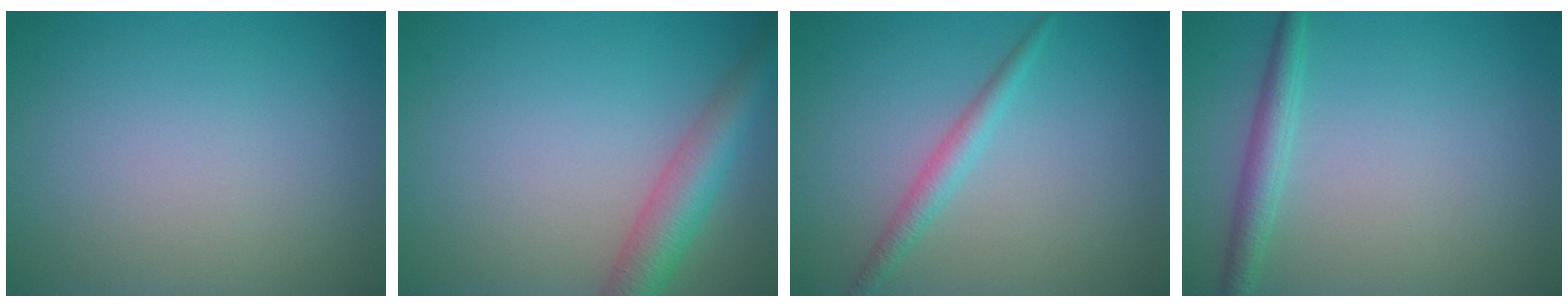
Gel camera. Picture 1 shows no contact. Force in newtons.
{"total": 4.7, "press": 4.6, "slide": 0.2}
{"total": 1.9, "press": 1.9, "slide": 0.1}
{"total": 2.3, "press": 2.2, "slide": 0.1}